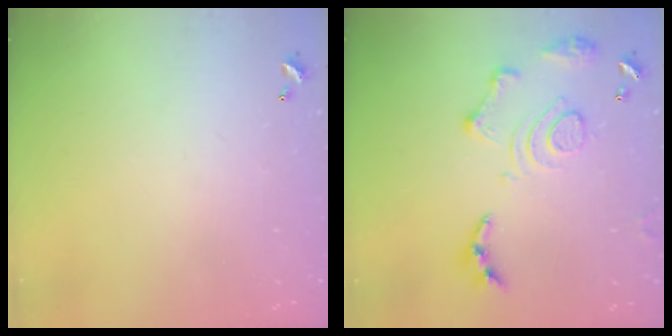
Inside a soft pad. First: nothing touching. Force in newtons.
{"total": 14.6, "press": 14.5, "slide": 1.6}